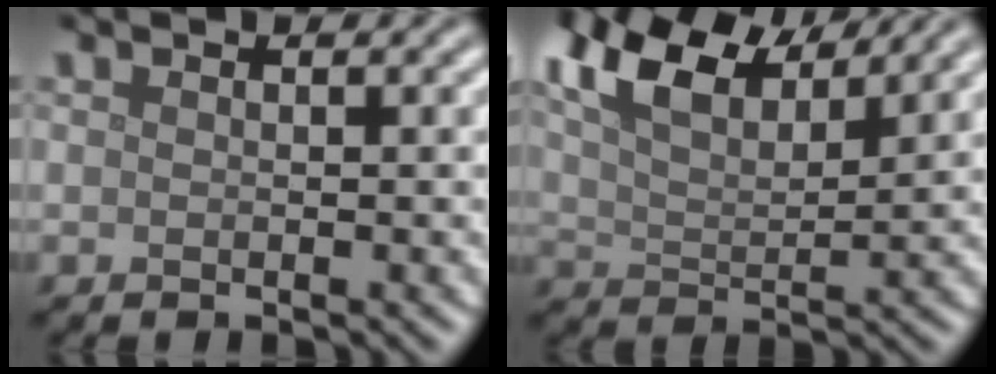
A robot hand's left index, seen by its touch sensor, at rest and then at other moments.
{"total": 9.0, "force": [6.3, 3.3, 5.5], "torque": [-0.117, 0.029, 0.110]}